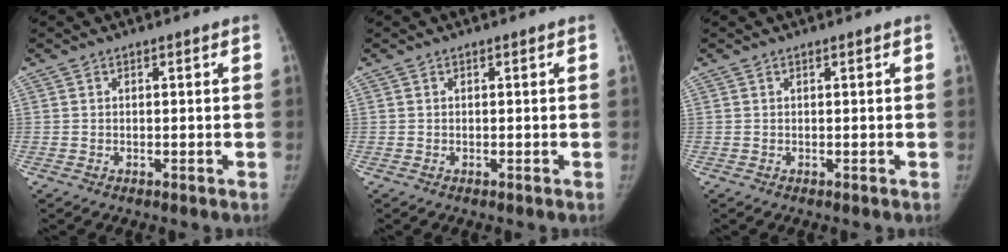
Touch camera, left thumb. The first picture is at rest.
{"total": 0.0}
{"total": 0.0}